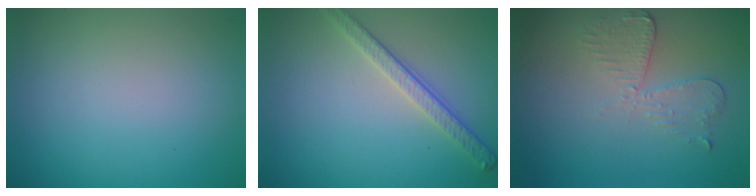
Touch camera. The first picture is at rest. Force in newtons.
{"total": 2.7, "press": 2.6, "slide": 0.9}
{"total": 3.0, "press": 2.6, "slide": 1.5}